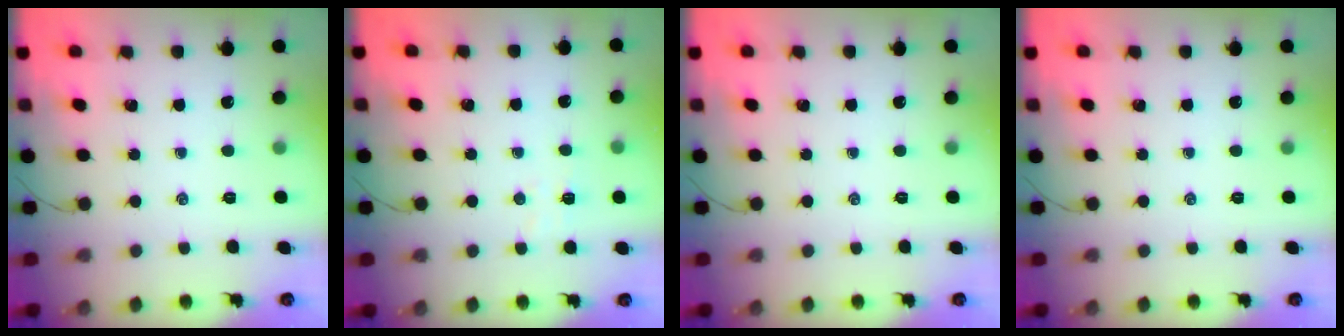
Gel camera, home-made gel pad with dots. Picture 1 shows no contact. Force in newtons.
{"total": 3.8, "press": 3.7, "slide": 0.5}
{"total": 0.0}
{"total": 0.0}